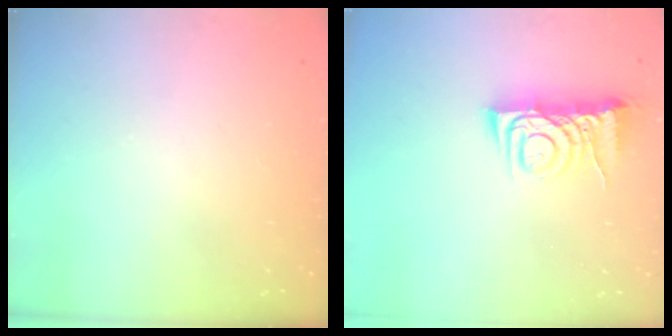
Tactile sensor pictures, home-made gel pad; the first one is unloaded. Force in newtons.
{"total": 7.0, "press": 6.9, "slide": 1.0}